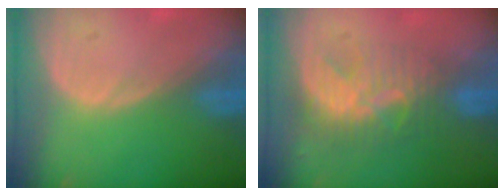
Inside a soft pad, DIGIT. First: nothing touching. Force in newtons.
{"total": 8.9, "press": 7.7, "slide": 4.6}